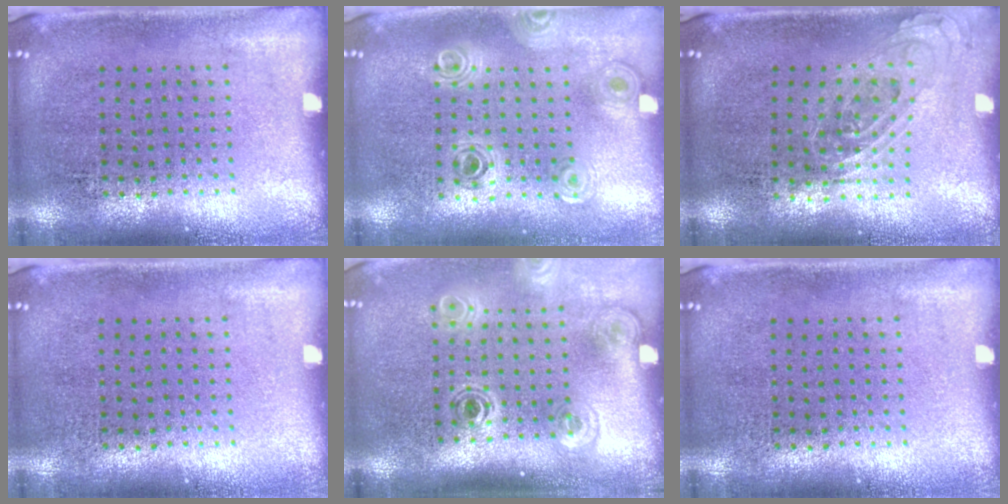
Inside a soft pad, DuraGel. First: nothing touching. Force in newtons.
{"total": 0.9, "press": 0.9, "slide": 0.1}
{"total": 0.8, "press": 0.7, "slide": 0.4}
{"total": 0.0}
{"total": 1.8, "press": 1.2, "slide": 1.4}
{"total": 0.0}